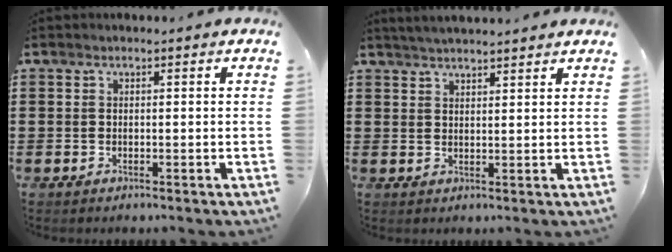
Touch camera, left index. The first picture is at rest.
{"total": 2.6, "force": [2.5, -0.3, 0.4], "torque": [-0.013, -0.002, 0.048]}